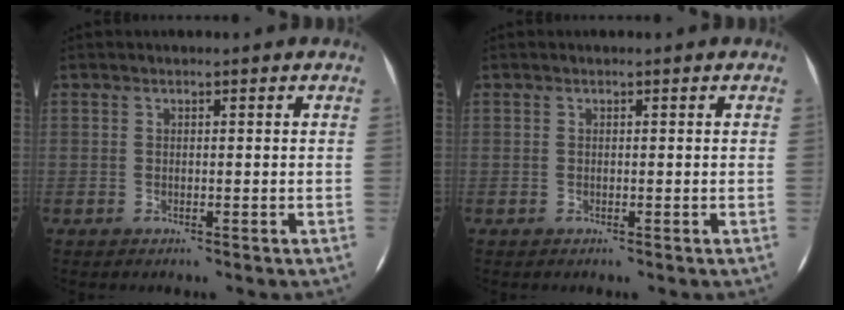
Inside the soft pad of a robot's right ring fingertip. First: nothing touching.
{"total": 0.0}